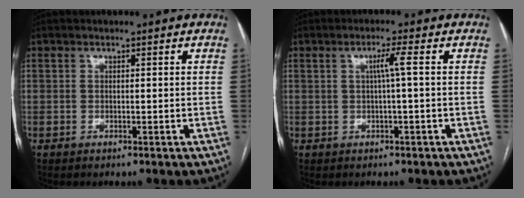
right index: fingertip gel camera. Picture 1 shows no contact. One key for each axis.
{"total": 2.5, "fx": 0.3, "fy": -0.5, "fz": 2.4, "tx": -0.044, "ty": 0.001, "tz": 0.005}